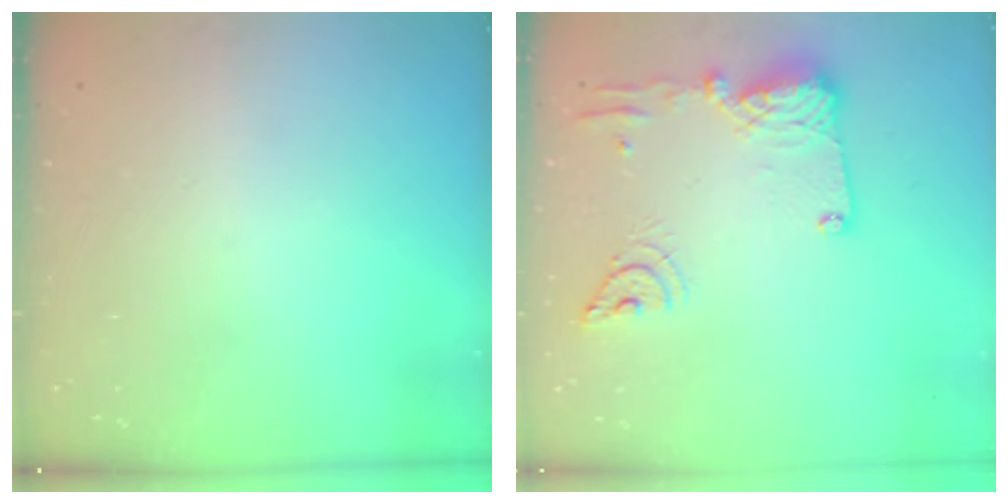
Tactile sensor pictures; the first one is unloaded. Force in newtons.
{"total": 15.6, "press": 15.5, "slide": 1.8}